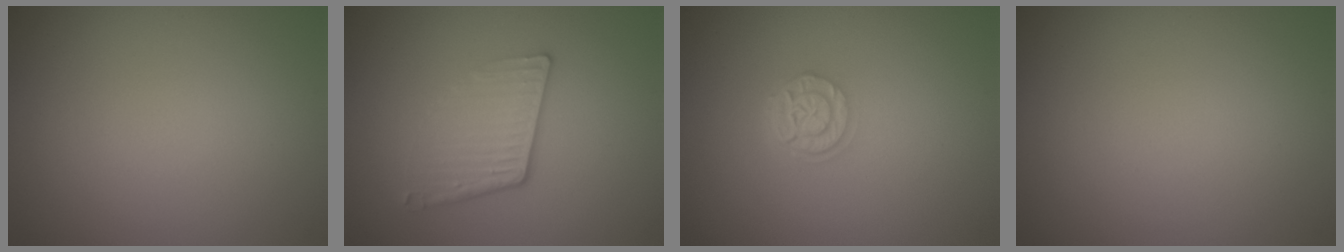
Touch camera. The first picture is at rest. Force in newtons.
{"total": 3.3, "press": 2.6, "slide": 2.1}
{"total": 2.4, "press": 1.9, "slide": 1.5}
{"total": 0.0}